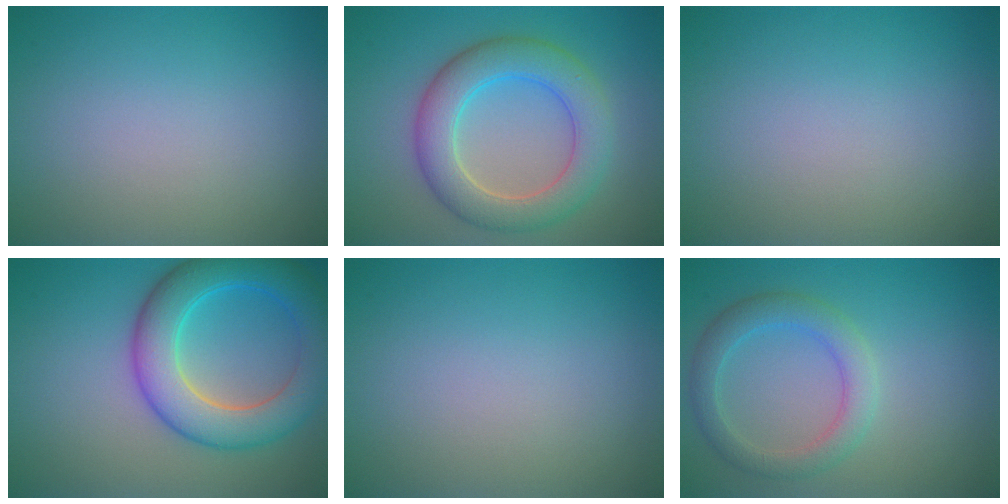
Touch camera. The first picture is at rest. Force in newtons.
{"total": 6.3, "press": 6.3, "slide": 0.5}
{"total": 0.0}
{"total": 7.8, "press": 7.8, "slide": 0.3}
{"total": 0.0}
{"total": 3.3, "press": 3.3, "slide": 0.3}